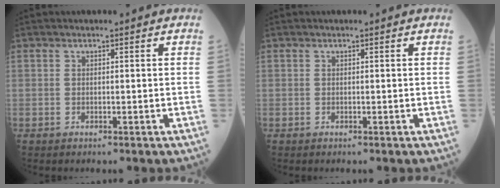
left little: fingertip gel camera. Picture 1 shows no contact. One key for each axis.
{"total": 0.0}